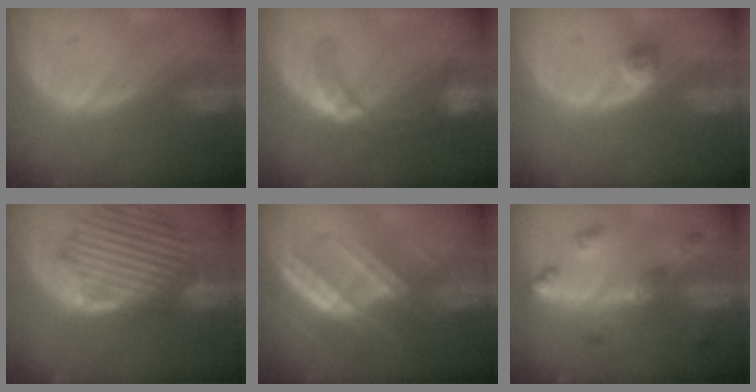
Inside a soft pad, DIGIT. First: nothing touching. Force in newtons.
{"total": 7.3, "press": 6.5, "slide": 3.3}
{"total": 2.6, "press": 2.2, "slide": 1.4}
{"total": 13.1, "press": 11.5, "slide": 6.4}
{"total": 7.9, "press": 7.0, "slide": 3.6}
{"total": 6.5, "press": 5.8, "slide": 2.9}